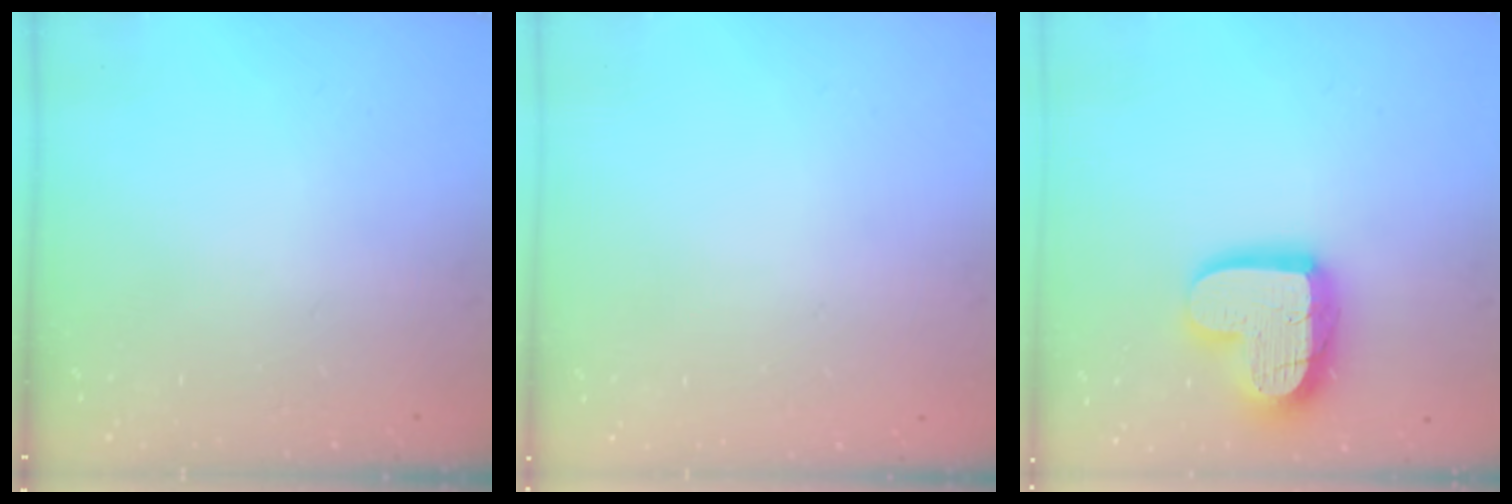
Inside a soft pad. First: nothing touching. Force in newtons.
{"total": 0.0}
{"total": 18.3, "press": 18.2, "slide": 1.9}